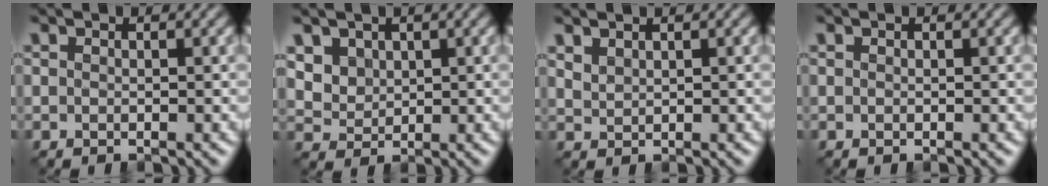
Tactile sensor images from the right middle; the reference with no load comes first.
{"total": 4.1, "force": [2.3, 3.0, 1.7], "torque": [-0.058, 0.003, 0.059]}
{"total": 1.4, "force": [1.2, 0.5, 0.5], "torque": [-0.015, 0.001, 0.030]}
{"total": 0.0}